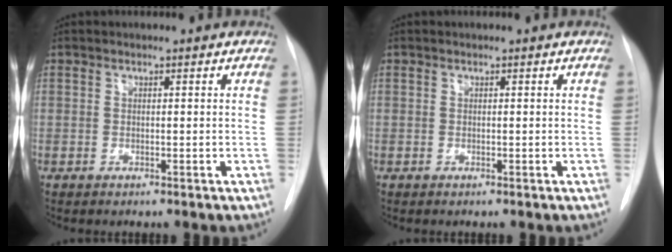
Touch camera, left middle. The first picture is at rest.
{"total": 0.0}